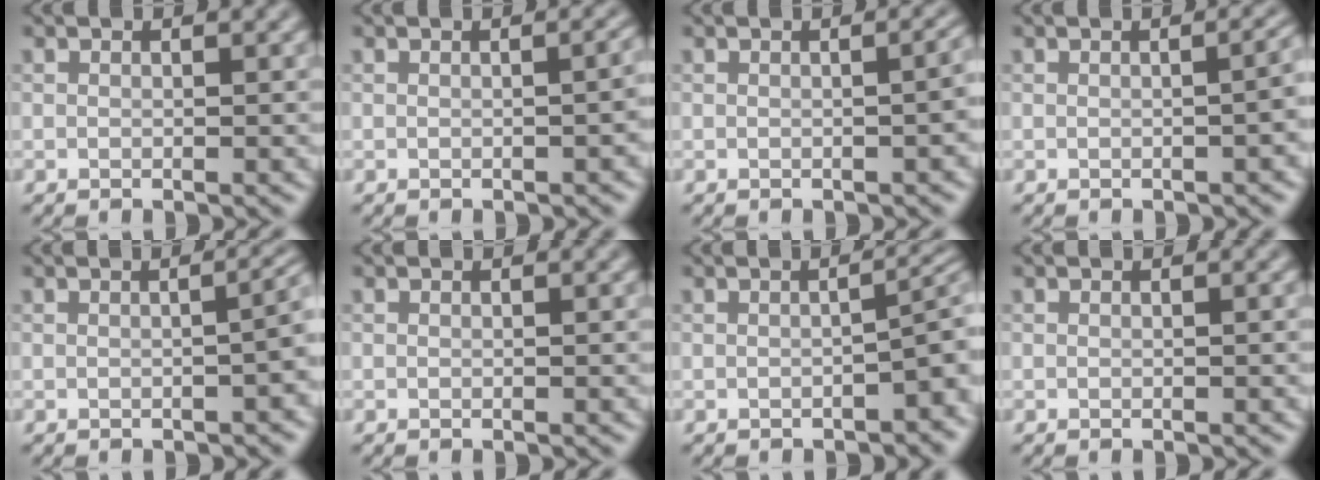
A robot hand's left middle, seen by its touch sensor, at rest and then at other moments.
{"total": 2.0, "force": [-0.5, 0.8, 1.8], "torque": [-0.017, 0.004, -0.006]}
{"total": 2.9, "force": [-0.4, 1.3, 2.6], "torque": [-0.017, 0.007, -0.002]}
{"total": 3.6, "force": [-0.5, 1.8, 3.1], "torque": [-0.015, 0.006, 0.001]}
{"total": 4.1, "force": [-0.6, 2.1, 3.5], "torque": [-0.016, 0.003, 0.000]}
{"total": 0.0}
{"total": 3.6, "force": [-1.4, 1.2, 3.1], "torque": [-0.035, 0.010, -0.022]}
{"total": 0.0}